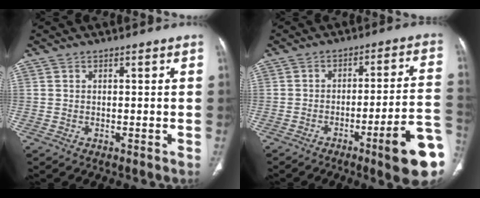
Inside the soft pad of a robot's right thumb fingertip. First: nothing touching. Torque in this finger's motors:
{"motor_torque": [2.94, 1.51, 1.29, -1.48, 0.55]}